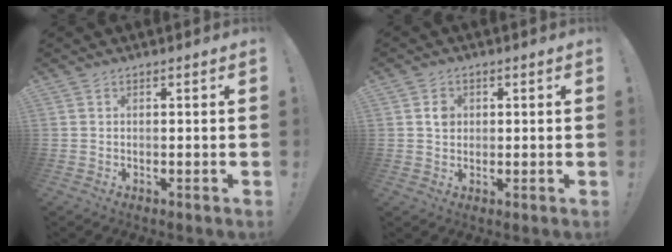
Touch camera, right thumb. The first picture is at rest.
{"total": 3.3, "force": [0.5, 2.9, 1.5], "torque": [-0.002, -0.006, 0.003]}